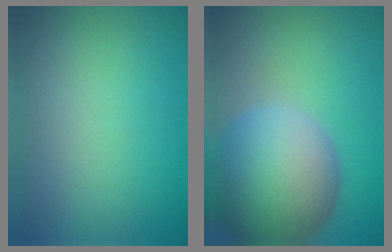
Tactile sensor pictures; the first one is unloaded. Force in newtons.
{"total": 12.0, "press": 12.0, "slide": 0.5}